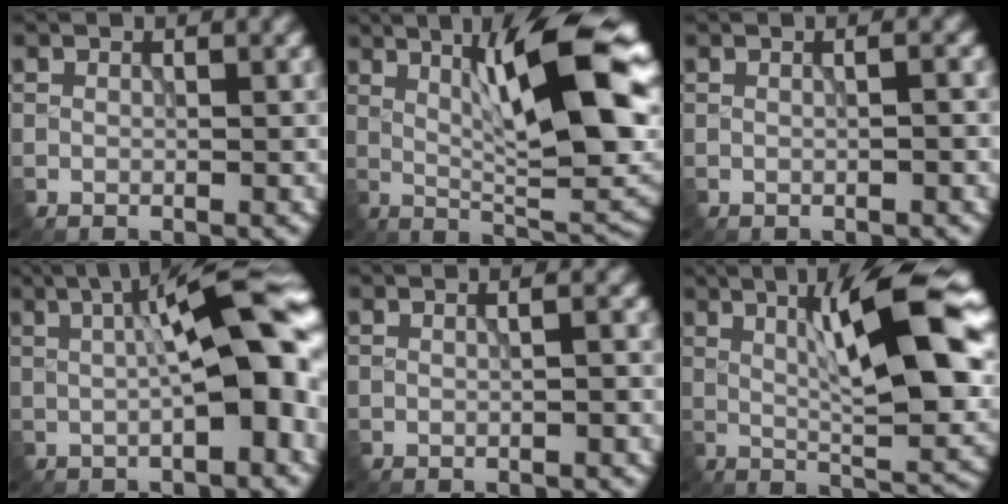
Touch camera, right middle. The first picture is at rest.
{"total": 12.5, "force": [2.9, 2.9, 11.8], "torque": [-0.169, 0.008, 0.046]}
{"total": 1.0, "force": [0.0, 0.3, 1.0], "torque": [-0.012, -0.002, 0.000]}
{"total": 11.2, "force": [1.0, 2.8, 10.8], "torque": [-0.132, 0.014, 0.010]}
{"total": 1.4, "force": [0.2, 0.5, 1.3], "torque": [-0.010, -0.003, -0.001]}
{"total": 12.6, "force": [2.3, 3.0, 12.1], "torque": [-0.176, 0.009, 0.034]}